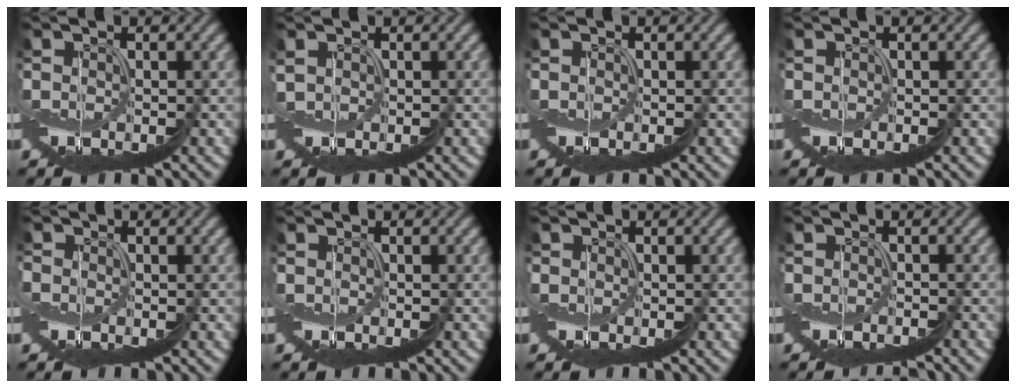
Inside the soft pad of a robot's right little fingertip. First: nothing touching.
{"total": 1.0, "force": [0.9, -0.3, -0.2], "torque": [-0.014, 0.002, 0.015]}
{"total": 0.0}
{"total": 0.0}
{"total": 1.5, "force": [-0.8, 1.1, 0.5], "torque": [-0.005, -0.004, -0.018]}
{"total": 0.0}
{"total": 0.5, "force": [0.2, 0.4, 0.1], "torque": [-0.004, -0.006, 0.002]}
{"total": 2.0, "force": [-2.0, 0.0, 0.1], "torque": [0.003, 0.010, -0.031]}